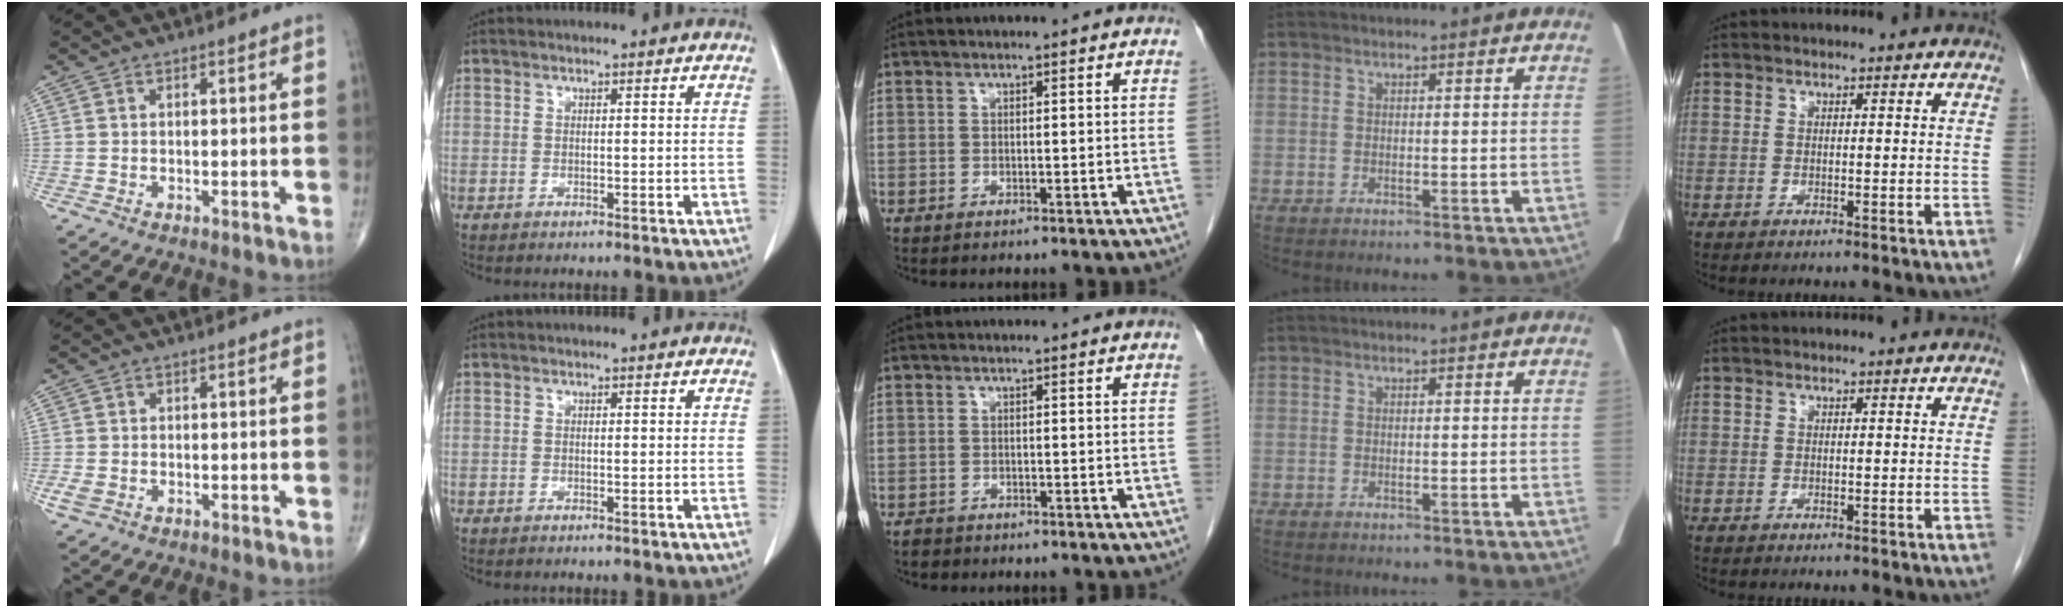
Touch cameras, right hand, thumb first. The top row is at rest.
{"thumb": {"total": 2.1, "force": [-0.8, 1.5, 1.3], "torque": [-0.033, 0.001, -0.013]}, "middle": {"total": 1.2, "force": [-1.0, 0.7, 0.0], "torque": [-0.008, 0.001, -0.018]}}